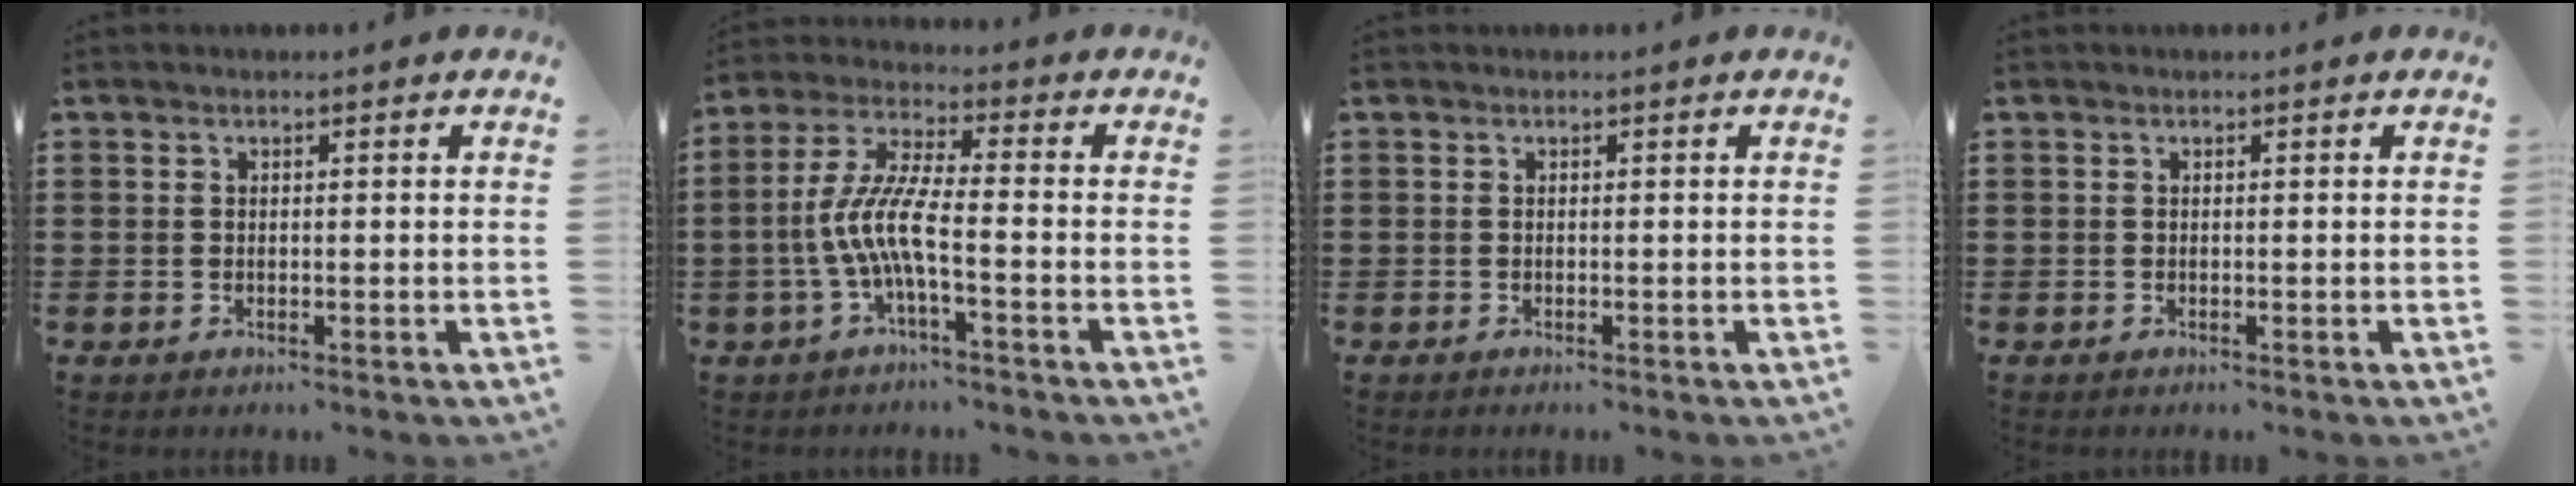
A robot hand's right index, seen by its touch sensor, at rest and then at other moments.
{"total": 8.1, "force": [-2.8, 1.3, 7.5], "torque": [-0.177, -0.015, -0.061]}
{"total": 0.0}
{"total": 0.0}